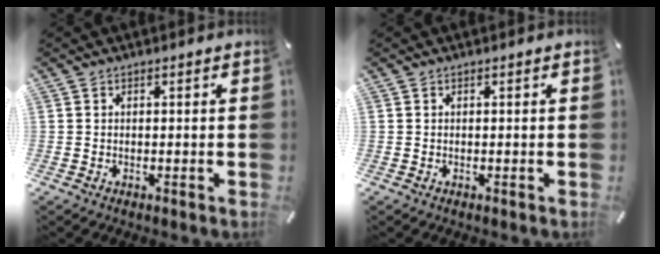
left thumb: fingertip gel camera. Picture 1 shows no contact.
{"total": 0.0}